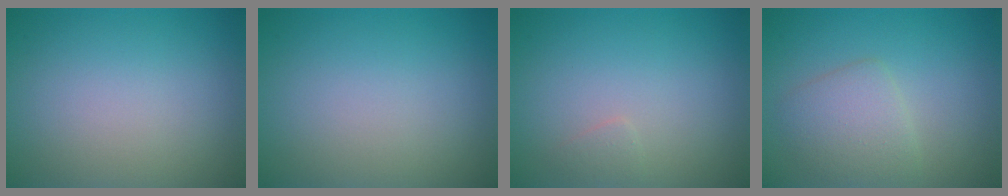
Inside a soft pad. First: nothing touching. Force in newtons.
{"total": 0.0}
{"total": 0.7, "press": 0.7, "slide": 0.0}
{"total": 3.0, "press": 3.0, "slide": 0.1}